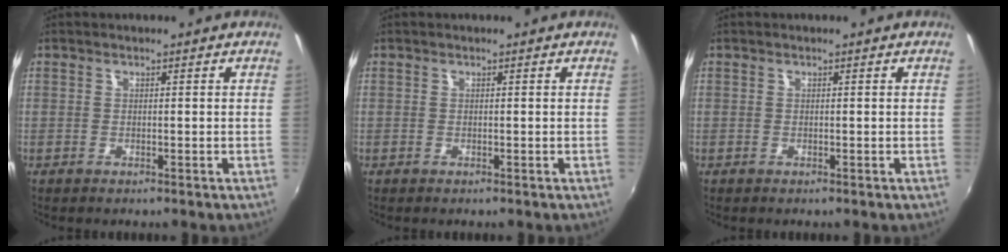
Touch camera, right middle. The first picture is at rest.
{"total": 0.0}
{"total": 0.0}